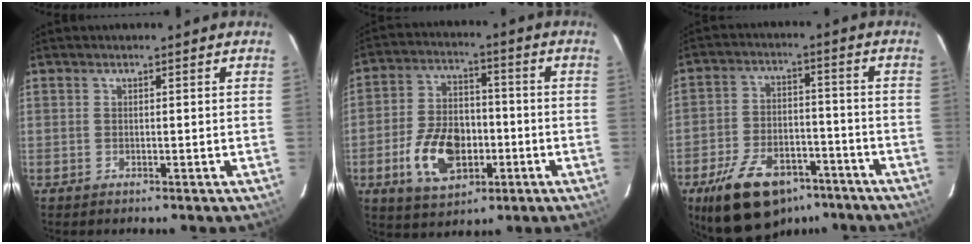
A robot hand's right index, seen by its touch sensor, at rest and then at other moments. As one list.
[{"total": 13.7, "force": [-4.4, 8.7, 9.6], "torque": [-0.200, 0.009, -0.065]}, {"total": 17.1, "force": [-11.2, 9.1, 9.2], "torque": [-0.192, -0.003, -0.171]}]